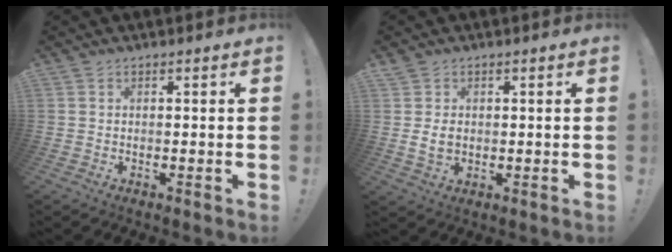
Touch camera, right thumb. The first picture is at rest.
{"total": 4.3, "force": [0.6, 3.2, 2.8], "torque": [-0.043, 0.000, 0.010]}